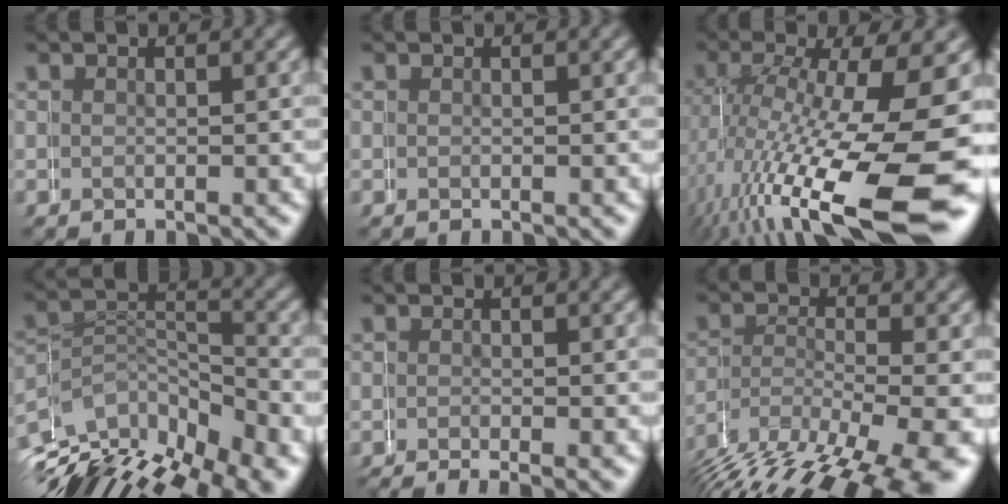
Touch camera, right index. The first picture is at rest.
{"total": 0.0}
{"total": 11.2, "force": [-2.5, 3.6, 10.3], "torque": [-0.152, -0.020, -0.015]}
{"total": 10.5, "force": [-4.4, 7.9, 5.4], "torque": [-0.091, -0.015, -0.072]}
{"total": 3.2, "force": [-3.0, 0.5, 1.2], "torque": [-0.011, -0.008, -0.041]}
{"total": 10.0, "force": [-5.4, 4.8, 6.8], "torque": [-0.127, -0.043, -0.058]}